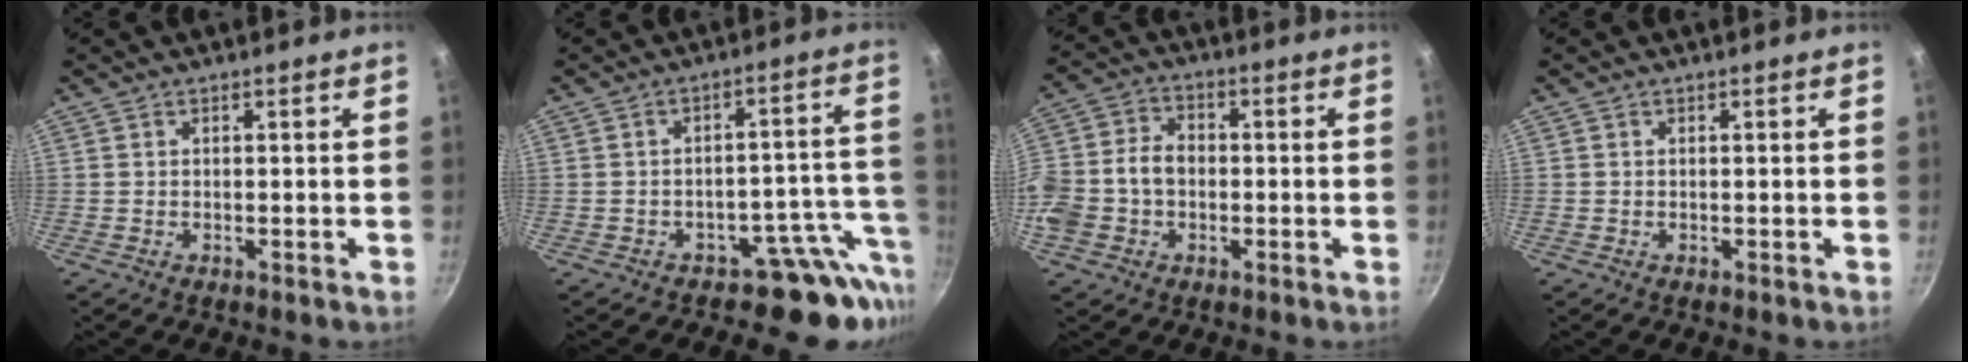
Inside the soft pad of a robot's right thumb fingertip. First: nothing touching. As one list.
[{"total": 9.9, "force": [-6.2, 6.4, 4.2], "torque": [0.034, 0.063, -0.082]}, {"total": 12.0, "force": [-1.7, 9.2, 7.5], "torque": [-0.144, 0.034, -0.041]}, {"total": 0.0}]